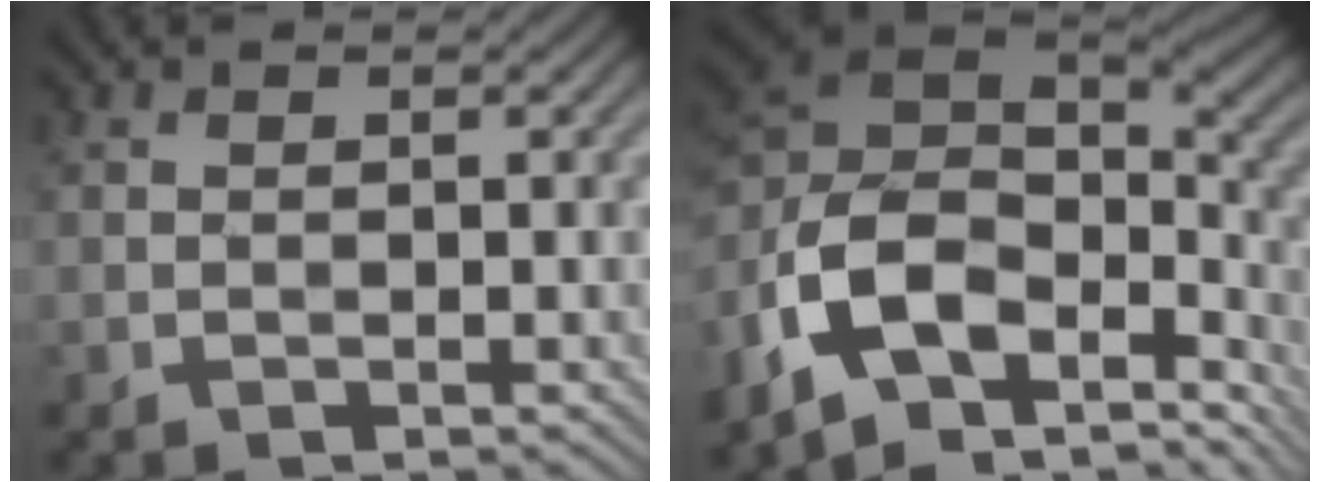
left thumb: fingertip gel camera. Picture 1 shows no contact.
{"total": 15.1, "force": [-4.5, 9.5, 10.8], "torque": [-0.277, -0.013, -0.068]}